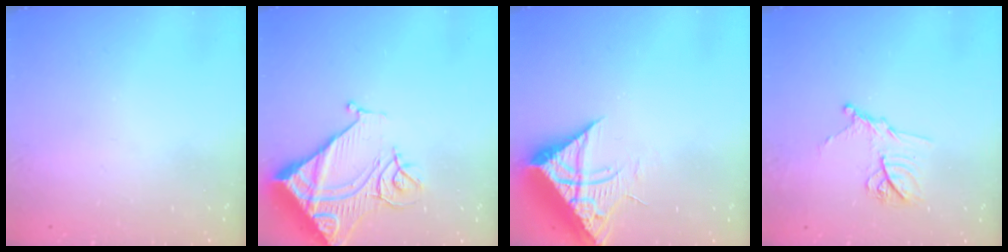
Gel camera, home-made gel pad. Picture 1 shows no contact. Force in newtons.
{"total": 16.6, "press": 16.5, "slide": 1.7}
{"total": 11.8, "press": 11.7, "slide": 1.2}
{"total": 12.6, "press": 12.5, "slide": 0.9}